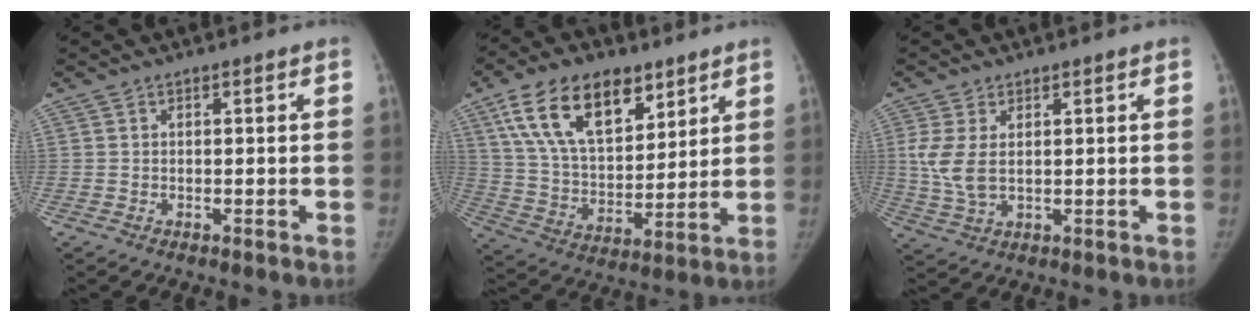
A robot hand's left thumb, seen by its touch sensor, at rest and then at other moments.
{"total": 19.3, "force": [10.6, 10.4, 12.4], "torque": [-0.180, -0.035, 0.196]}
{"total": 6.2, "force": [1.1, 3.6, 4.9], "torque": [-0.113, -0.004, 0.028]}